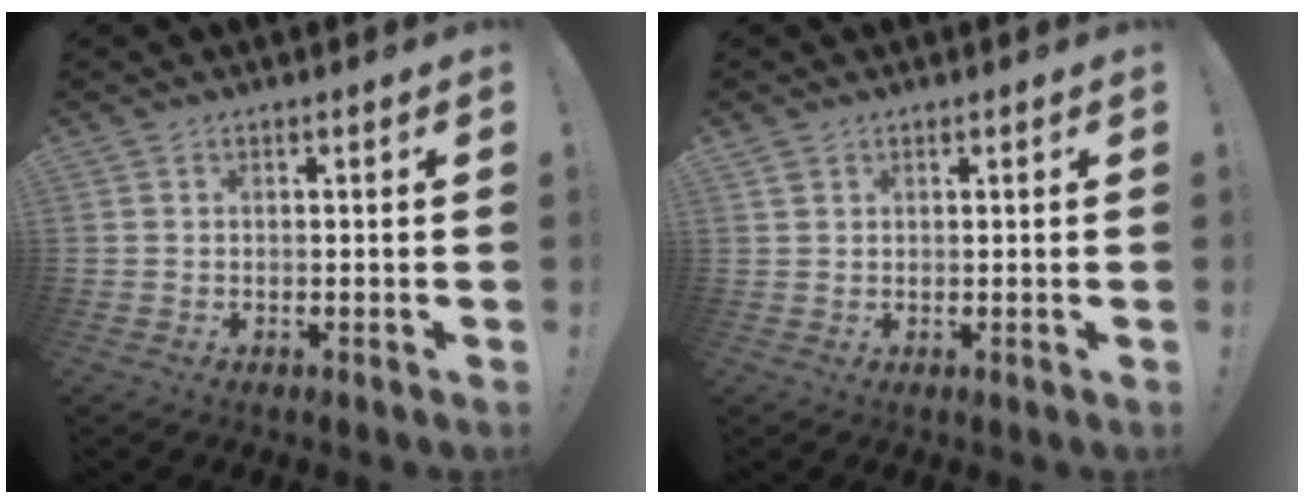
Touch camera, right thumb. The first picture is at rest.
{"total": 1.2, "force": [0.9, 0.7, 0.4], "torque": [-0.006, -0.001, 0.018]}